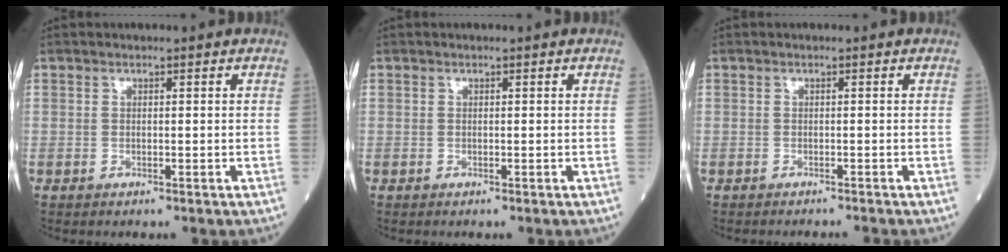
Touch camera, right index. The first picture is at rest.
{"total": 0.0}
{"total": 2.3, "force": [-2.2, -0.6, 0.3], "torque": [0.001, -0.004, -0.029]}